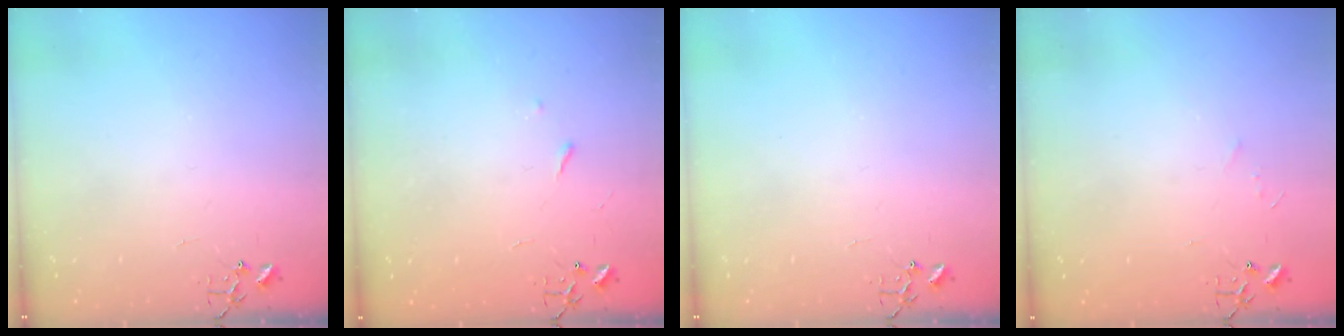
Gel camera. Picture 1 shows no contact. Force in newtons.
{"total": 2.9, "press": 2.8, "slide": 0.5}
{"total": 0.0}
{"total": 3.5, "press": 3.5, "slide": 0.4}